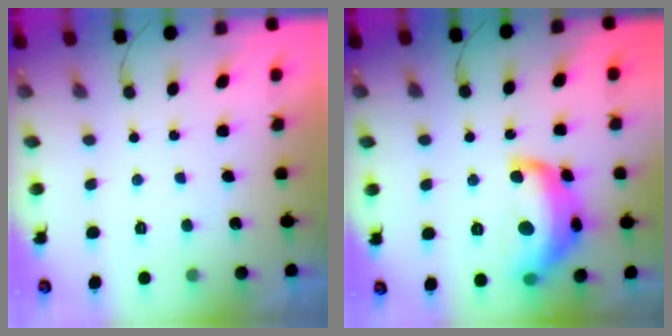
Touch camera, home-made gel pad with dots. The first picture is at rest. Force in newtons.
{"total": 17.8, "press": 17.8, "slide": 0.9}